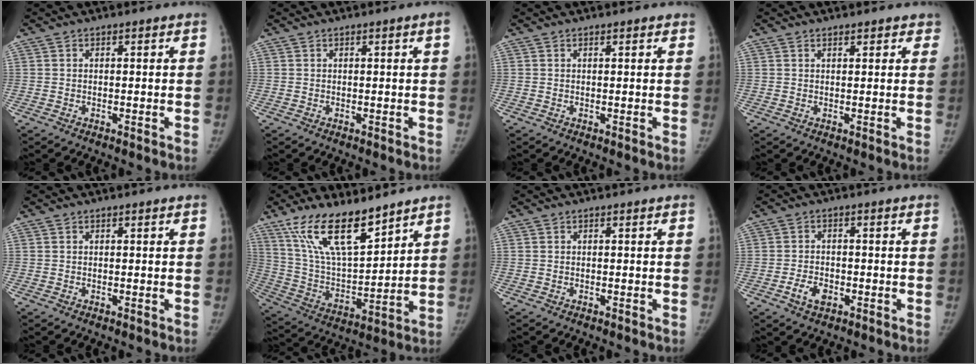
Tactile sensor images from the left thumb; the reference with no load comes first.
{"total": 1.0, "force": [0.4, -0.2, 0.9], "torque": [-0.016, -0.001, 0.008]}
{"total": 1.1, "force": [0.9, 0.3, 0.5], "torque": [-0.005, -0.001, 0.012]}
{"total": 2.6, "force": [2.1, 1.1, 1.0], "torque": [0.014, -0.004, 0.021]}
{"total": 0.0}
{"total": 17.3, "force": [12.2, 5.7, 10.9], "torque": [-0.170, -0.062, 0.240]}
{"total": 0.0}
{"total": 4.1, "force": [-1.7, 2.7, 2.6], "torque": [-0.042, 0.011, -0.029]}